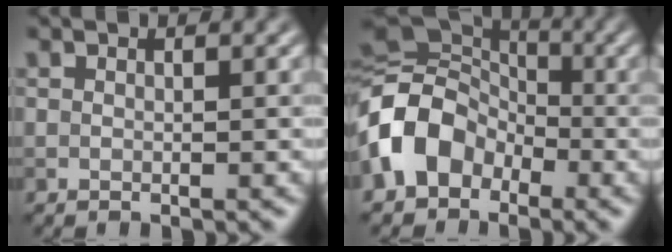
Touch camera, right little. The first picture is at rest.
{"total": 9.4, "force": [-3.2, 7.1, 5.2], "torque": [-0.103, -0.004, -0.075]}